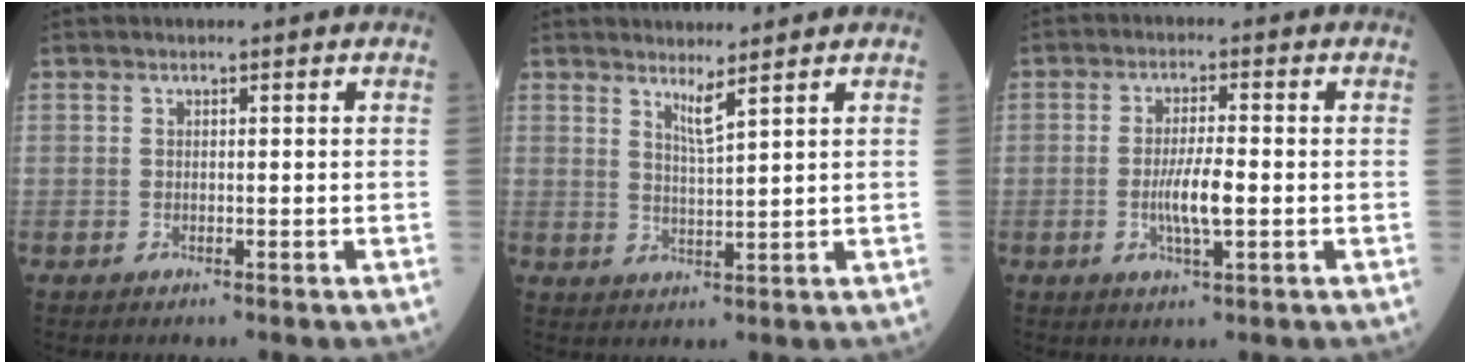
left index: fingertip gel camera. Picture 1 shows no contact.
{"total": 2.7, "force": [2.1, -0.7, 1.6], "torque": [-0.031, -0.016, 0.043]}
{"total": 5.2, "force": [-1.0, 0.7, 5.0], "torque": [-0.102, -0.007, -0.017]}